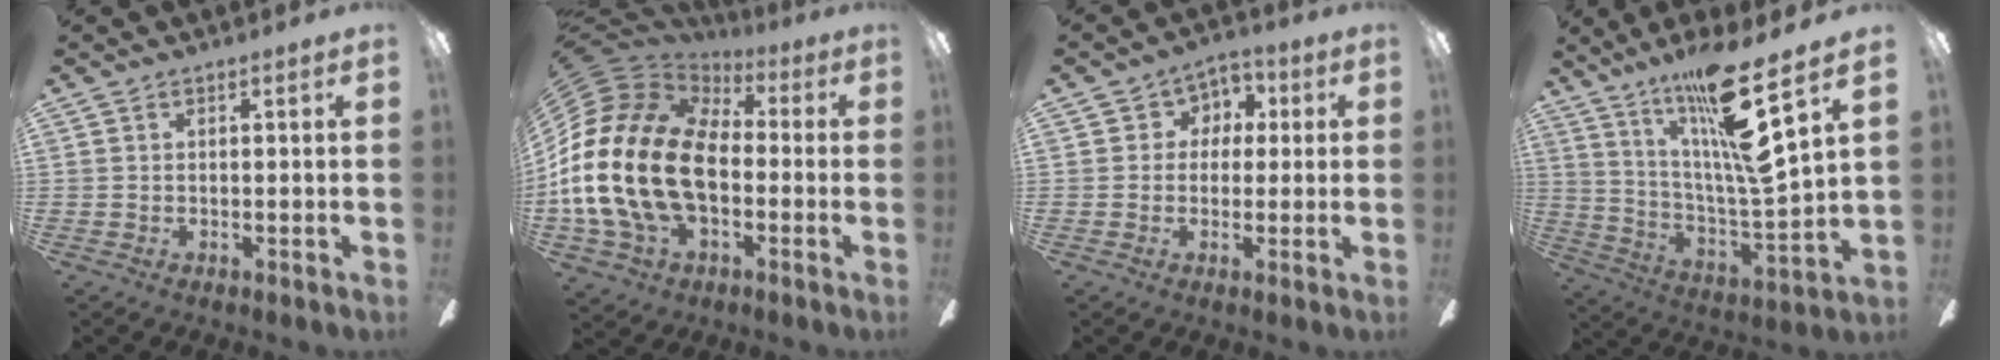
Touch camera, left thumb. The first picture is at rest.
{"total": 25.7, "force": [-2.4, 17.0, 19.1], "torque": [-0.414, 0.028, -0.036]}
{"total": 5.1, "force": [0.1, 4.9, 1.6], "torque": [-0.026, 0.014, -0.002]}
{"total": 20.6, "force": [13.7, 2.2, 15.2], "torque": [-0.283, -0.086, 0.208]}